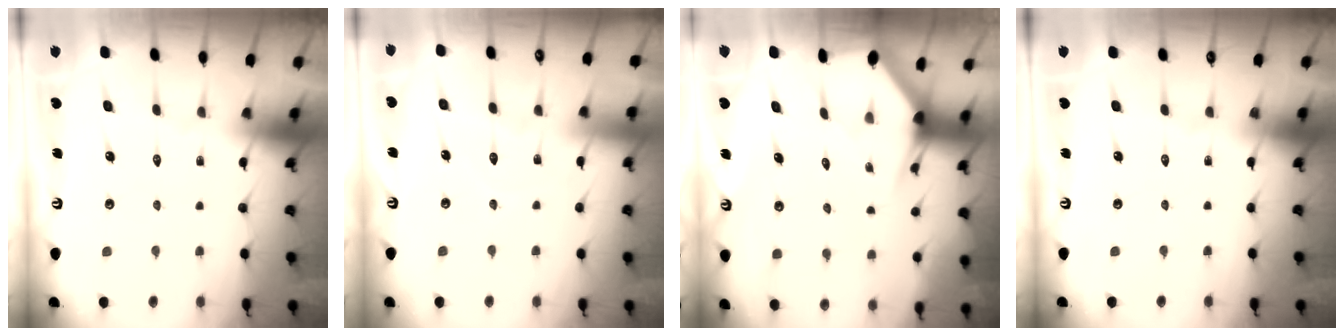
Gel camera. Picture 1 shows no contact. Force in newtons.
{"total": 6.1, "press": 6.1, "slide": 0.1}
{"total": 3.0, "press": 3.0, "slide": 0.1}
{"total": 0.0}